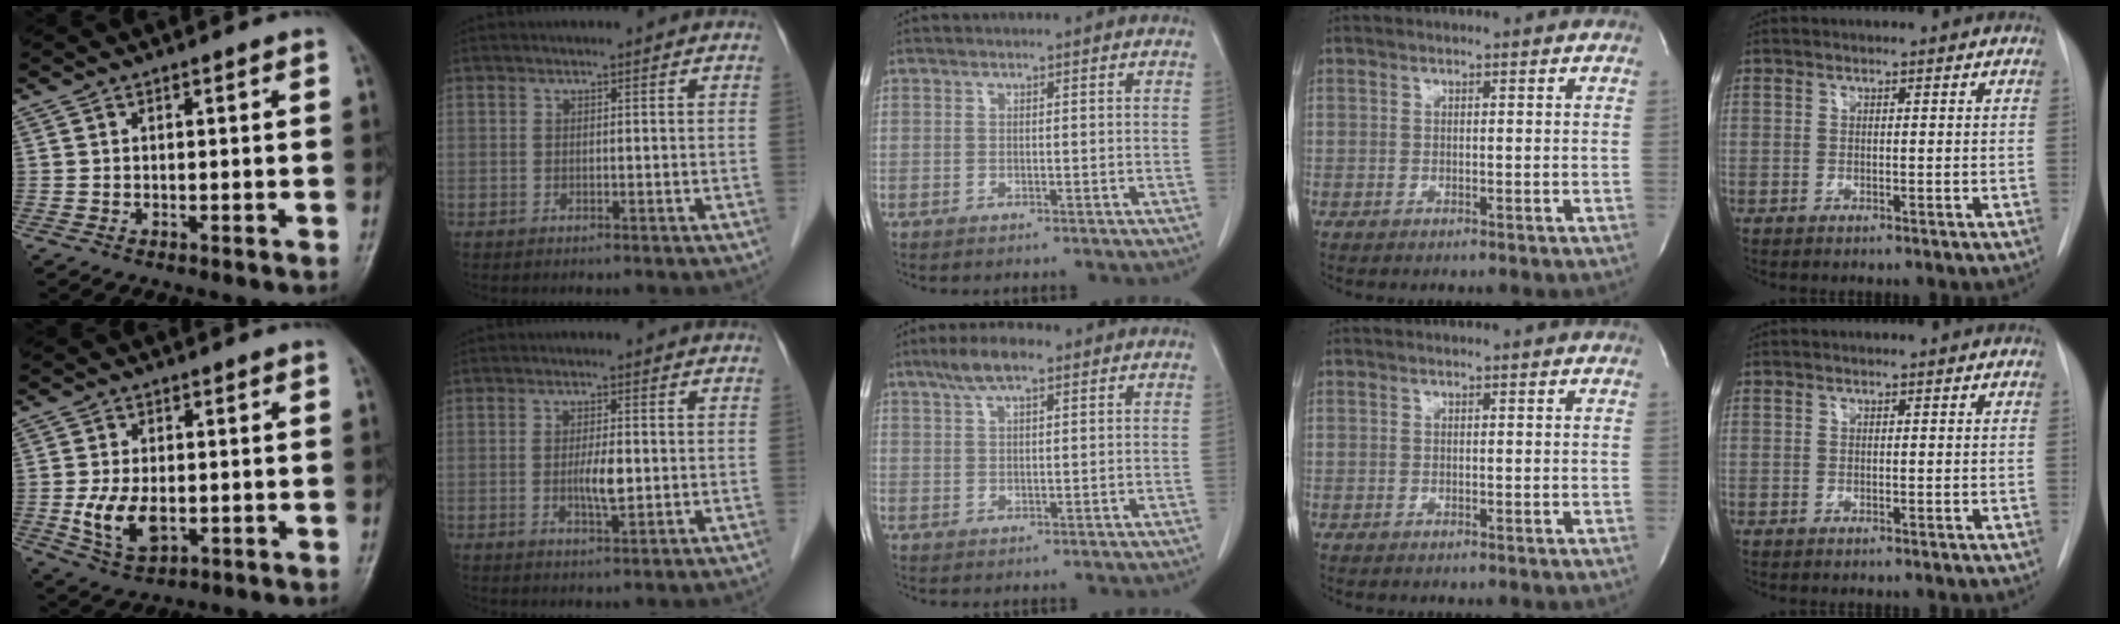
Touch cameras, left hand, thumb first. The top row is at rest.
{"thumb": {"total": 8.1, "force": [-1.3, 4.8, 6.4], "torque": [-0.115, -0.007, -0.017]}, "index": {"total": 3.3, "force": [-0.2, 0.7, 3.2], "torque": [-0.059, -0.002, -0.003]}, "middle": {"total": 5.5, "force": [3.5, 1.4, 3.9], "torque": [-0.081, 0.017, 0.063]}}